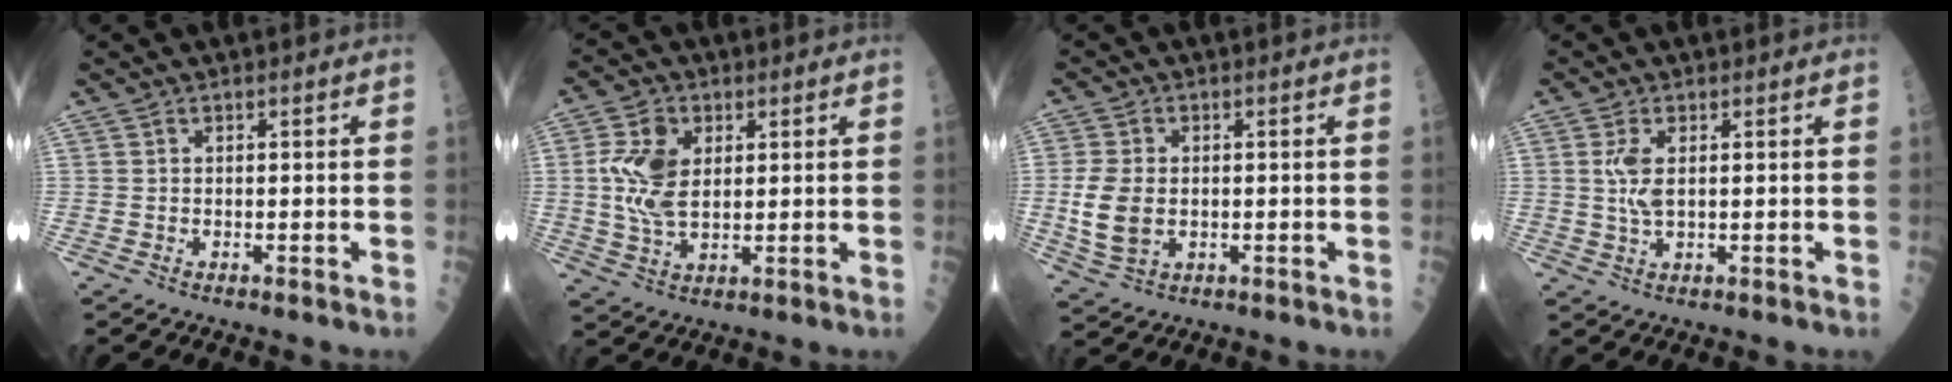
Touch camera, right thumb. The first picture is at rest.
{"total": 9.2, "force": [1.6, 5.6, 7.1], "torque": [-0.141, -0.002, 0.037]}
{"total": 7.8, "force": [-0.5, 5.2, 5.8], "torque": [-0.117, -0.002, -0.004]}
{"total": 4.0, "force": [0.7, 1.6, 3.6], "torque": [-0.082, -0.004, 0.020]}